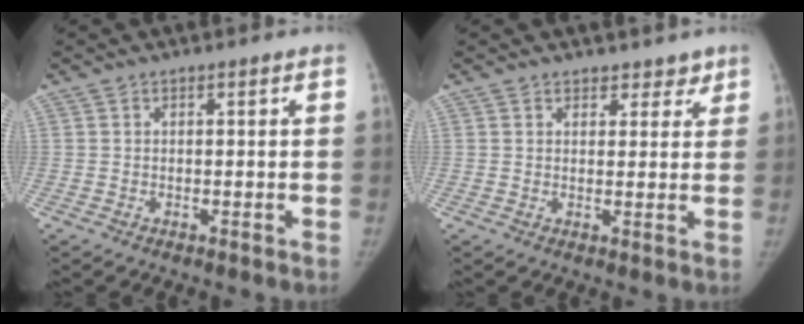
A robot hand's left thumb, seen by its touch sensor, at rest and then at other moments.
{"total": 3.3, "force": [2.5, 2.1, 0.5], "torque": [0.028, -0.013, 0.029]}